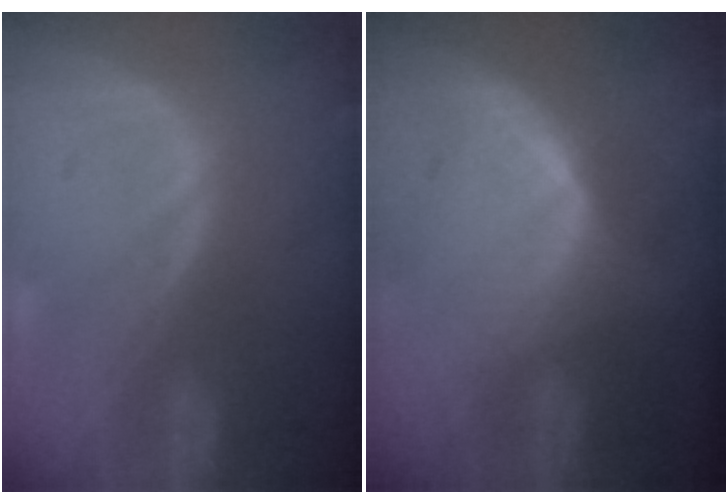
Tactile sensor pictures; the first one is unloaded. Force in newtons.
{"total": 5.7, "press": 5.7, "slide": 0.7}